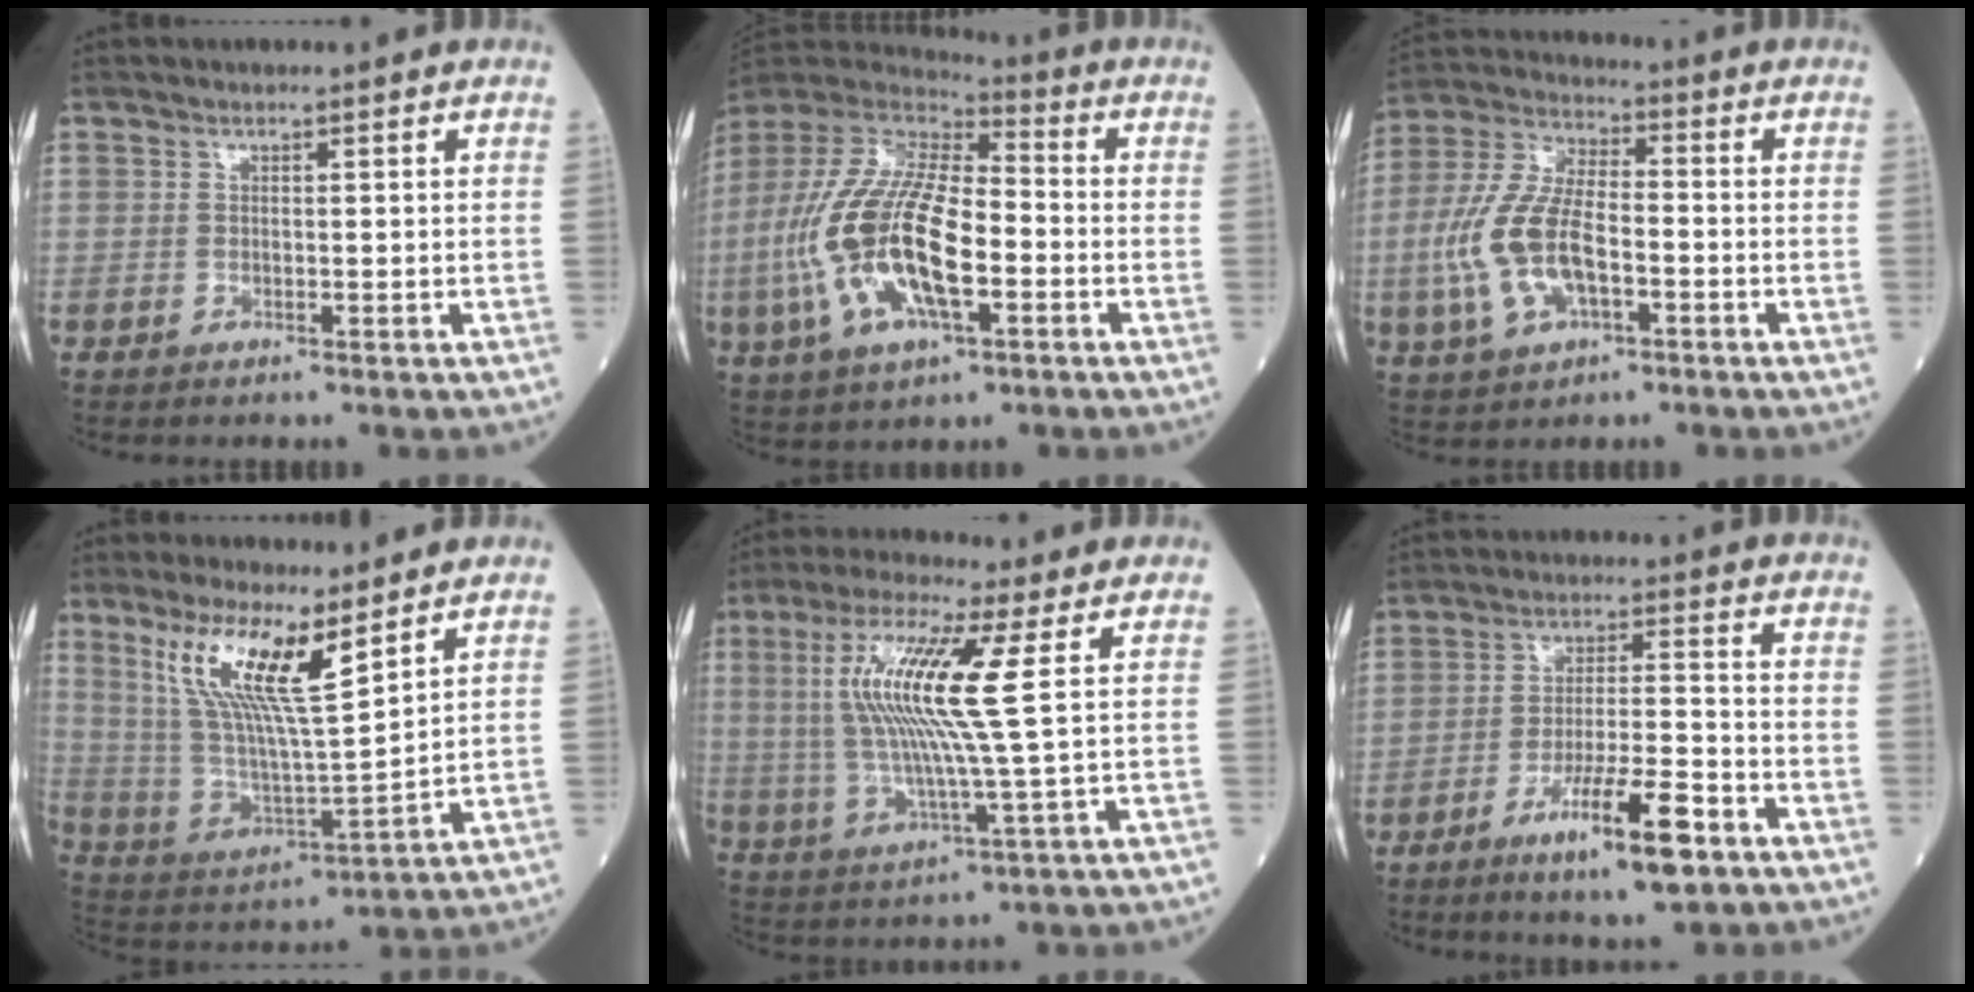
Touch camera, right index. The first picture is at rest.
{"total": 20.1, "force": [-4.3, 7.2, 18.3], "torque": [-0.409, -0.006, -0.078]}
{"total": 12.6, "force": [-3.2, 5.6, 10.8], "torque": [-0.250, 0.007, -0.061]}
{"total": 13.1, "force": [7.4, 1.7, 10.7], "torque": [-0.220, 0.000, 0.147]}
{"total": 13.4, "force": [3.1, -0.1, 13.0], "torque": [-0.281, 0.005, 0.053]}
{"total": 10.2, "force": [-6.0, 0.9, 8.2], "torque": [-0.142, -0.010, -0.102]}